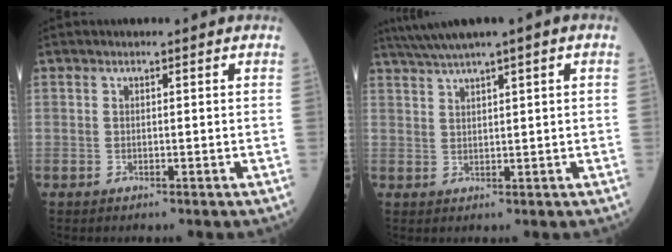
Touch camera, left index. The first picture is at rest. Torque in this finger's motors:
{"motor_torque": [1.07, -1.07, 0.57, 0.14]}